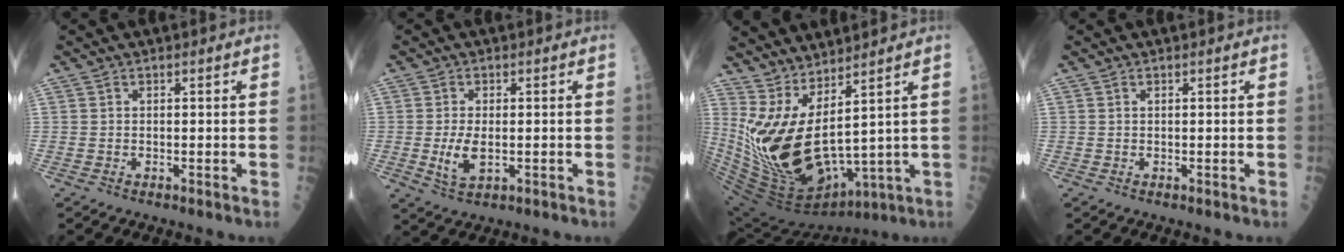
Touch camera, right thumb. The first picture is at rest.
{"total": 5.0, "force": [-0.7, 2.4, 4.4], "torque": [-0.084, -0.009, -0.009]}
{"total": 16.4, "force": [6.0, 4.7, 14.5], "torque": [-0.287, -0.074, 0.144]}
{"total": 0.0}